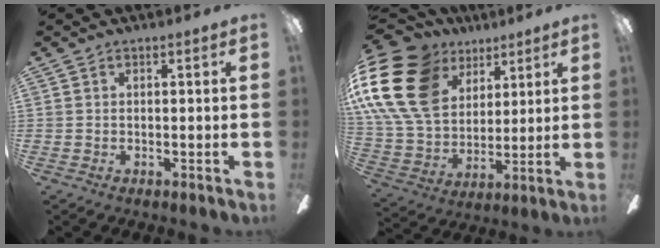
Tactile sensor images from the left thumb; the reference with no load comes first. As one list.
[{"total": 23.9, "force": [10.1, 16.9, 13.4], "torque": [-0.301, -0.041, 0.189]}]